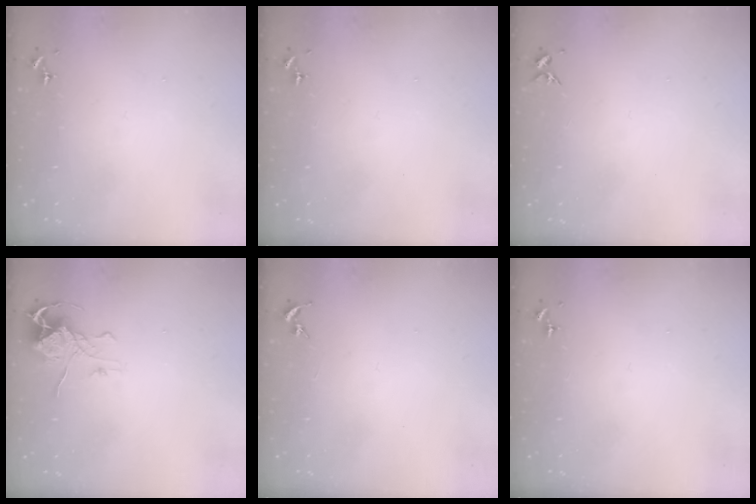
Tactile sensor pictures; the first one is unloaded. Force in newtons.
{"total": 0.0}
{"total": 3.7, "press": 3.6, "slide": 0.4}
{"total": 8.0, "press": 8.0, "slide": 0.6}
{"total": 0.0}
{"total": 0.0}